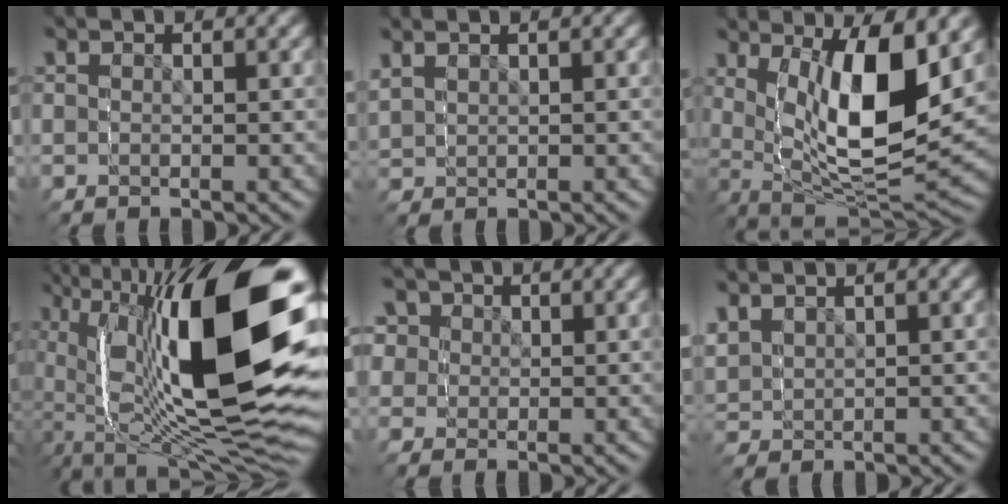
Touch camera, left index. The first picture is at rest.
{"total": 1.5, "force": [0.7, 1.3, -0.2], "torque": [-0.016, -0.003, 0.018]}
{"total": 10.7, "force": [3.1, 6.8, 7.7], "torque": [-0.177, -0.011, 0.055]}
{"total": 14.5, "force": [-0.9, 6.8, 12.8], "torque": [-0.204, -0.003, -0.006]}
{"total": 6.2, "force": [1.8, 5.9, 0.5], "torque": [-0.026, -0.026, 0.032]}
{"total": 3.3, "force": [1.4, 3.0, 0.5], "torque": [-0.044, -0.006, 0.030]}